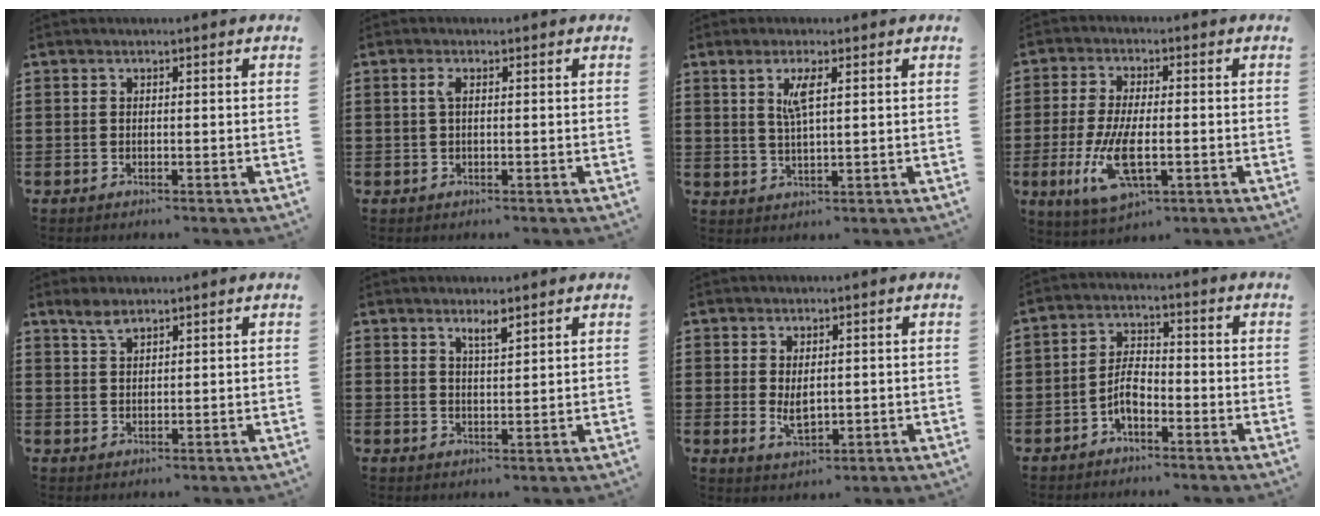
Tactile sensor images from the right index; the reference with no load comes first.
{"total": 1.4, "force": [0.2, 0.3, 1.4], "torque": [-0.028, 0.002, 0.002]}
{"total": 3.8, "force": [1.5, 0.7, 3.4], "torque": [-0.072, 0.003, 0.024]}
{"total": 9.0, "force": [-2.1, 3.8, 7.9], "torque": [-0.179, -0.017, -0.040]}
{"total": 2.7, "force": [2.1, 1.0, 1.4], "torque": [-0.034, 0.001, 0.040]}
{"total": 2.6, "force": [2.0, 0.4, 1.6], "torque": [-0.025, -0.001, 0.033]}
{"total": 3.1, "force": [0.1, 1.7, 2.6], "torque": [-0.043, -0.001, 0.002]}
{"total": 4.0, "force": [-2.2, 2.1, 2.6], "torque": [-0.062, 0.002, -0.046]}